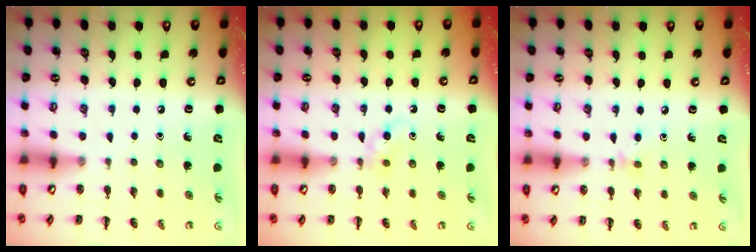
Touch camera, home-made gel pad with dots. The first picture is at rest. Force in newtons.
{"total": 4.9, "press": 4.7, "slide": 1.6}
{"total": 4.2, "press": 3.9, "slide": 1.5}